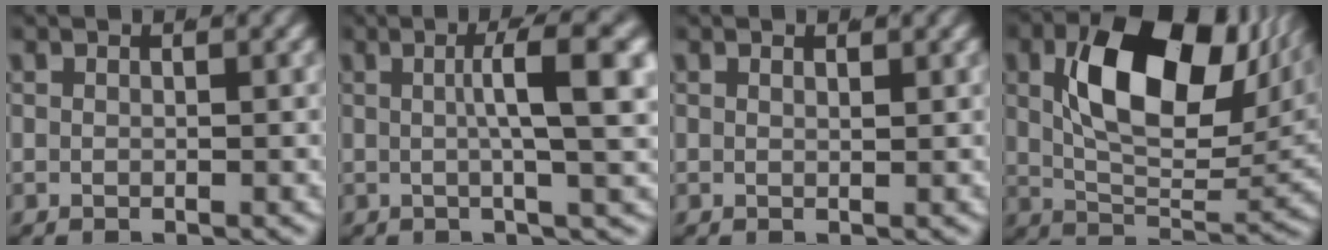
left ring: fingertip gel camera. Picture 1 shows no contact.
{"total": 5.4, "force": [0.8, -0.2, 5.3], "torque": [-0.076, 0.005, 0.015]}
{"total": 0.6, "force": [0.4, -0.3, 0.2], "torque": [-0.002, -0.007, 0.010]}
{"total": 13.0, "force": [4.2, 6.3, 10.5], "torque": [-0.158, 0.002, 0.065]}